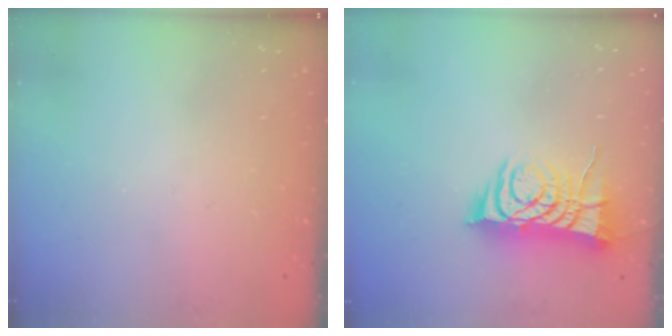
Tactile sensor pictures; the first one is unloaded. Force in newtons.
{"total": 9.2, "press": 9.1, "slide": 1.1}